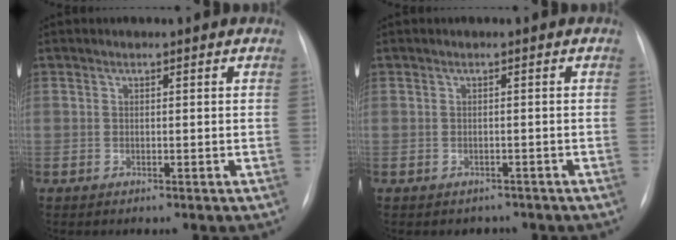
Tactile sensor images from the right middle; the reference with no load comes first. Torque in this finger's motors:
{"motor_torque": [0.06, -0.05, -0.01, 0.00]}